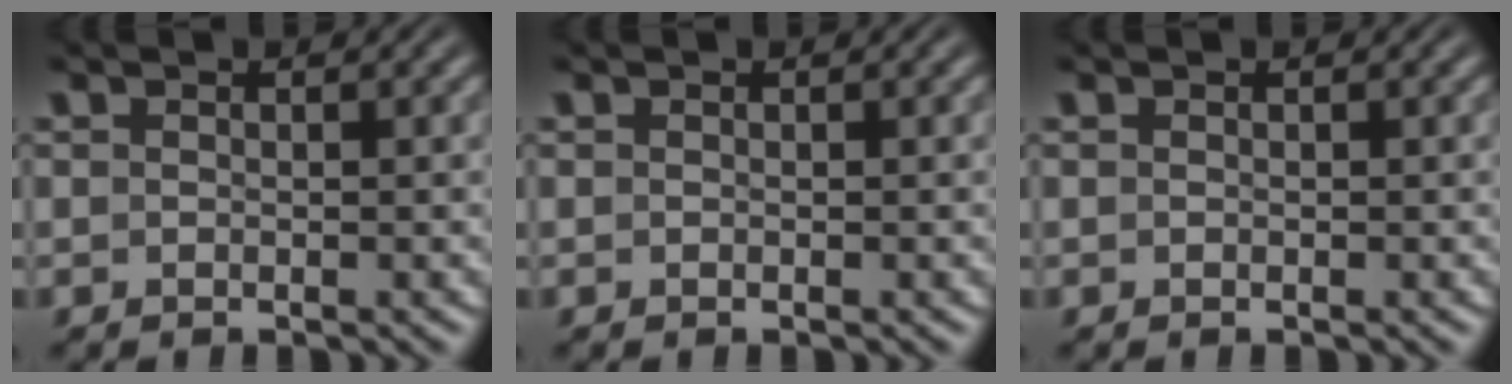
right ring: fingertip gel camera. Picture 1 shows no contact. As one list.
[{"total": 0.0}, {"total": 0.0}]